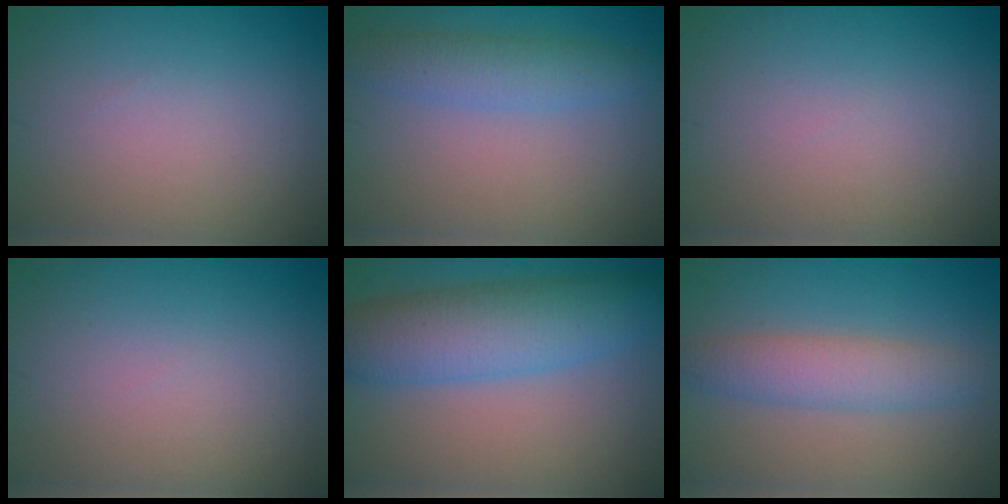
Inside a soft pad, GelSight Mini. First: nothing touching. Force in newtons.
{"total": 3.5, "press": 3.5, "slide": 0.2}
{"total": 0.0}
{"total": 0.0}
{"total": 7.7, "press": 7.7, "slide": 0.3}
{"total": 3.9, "press": 3.9, "slide": 0.1}